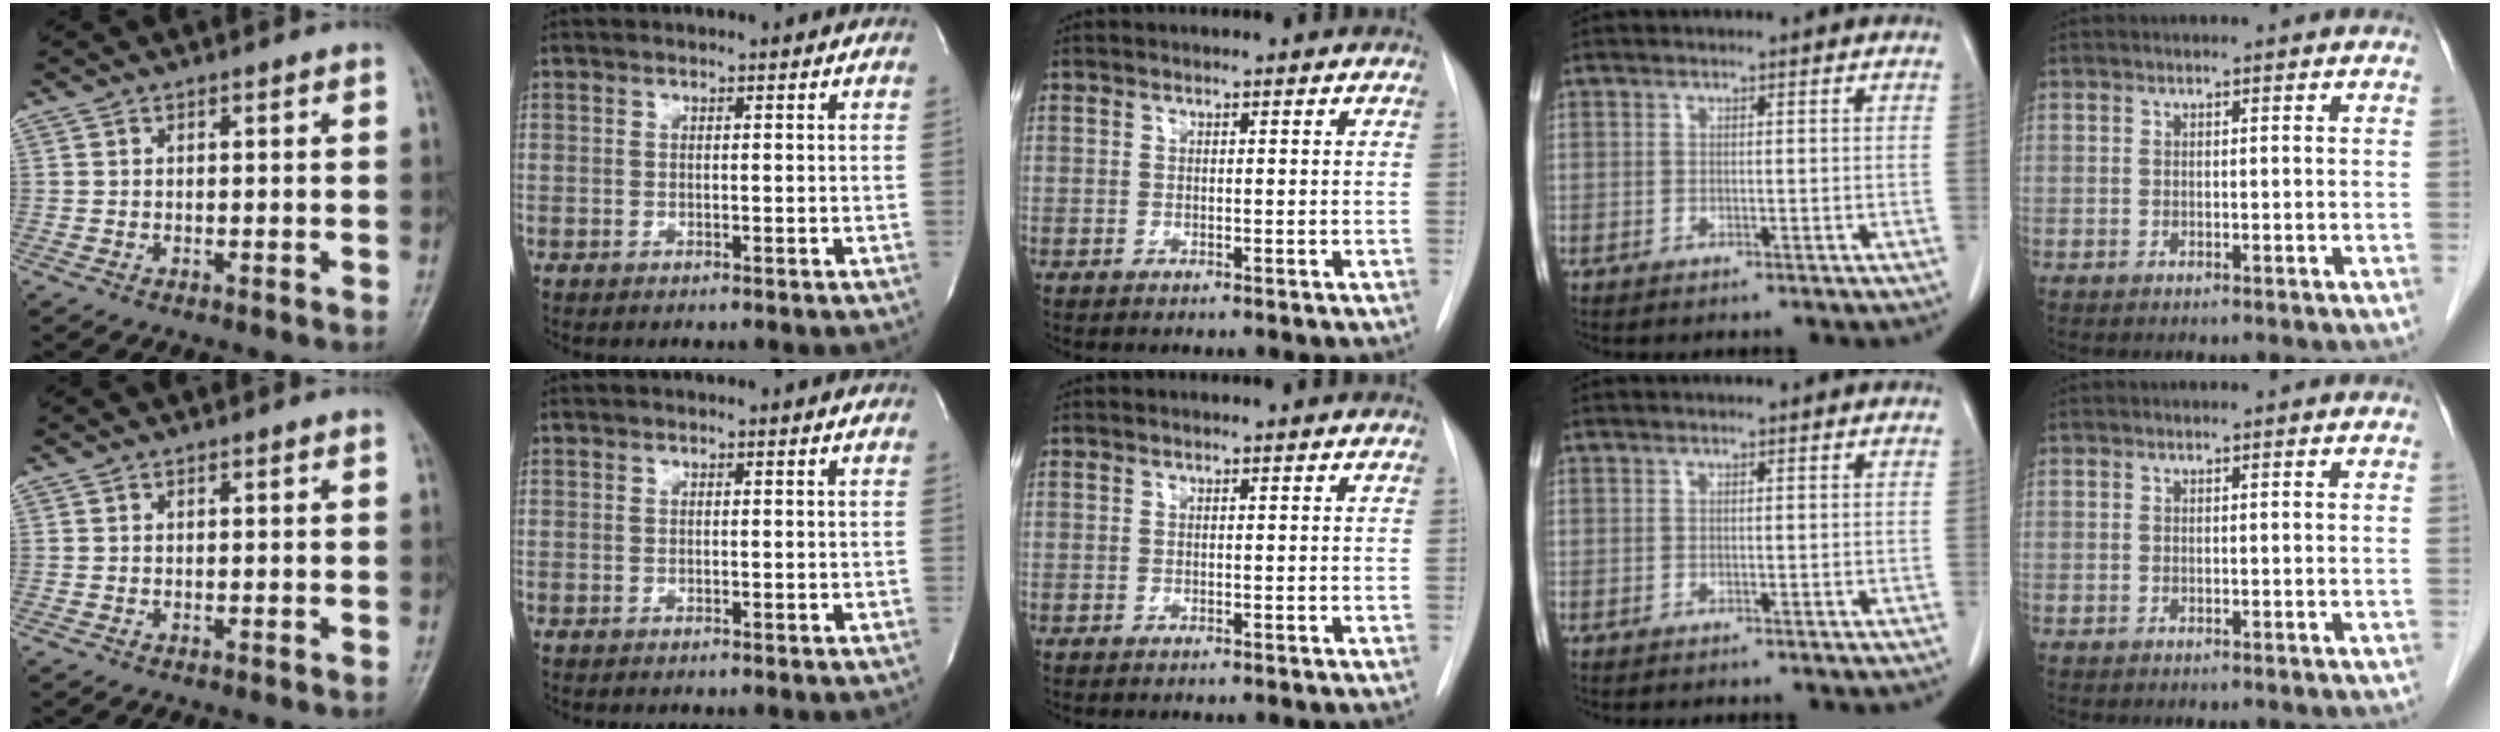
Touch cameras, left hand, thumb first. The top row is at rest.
{}